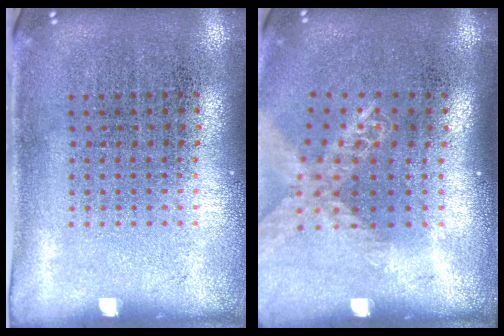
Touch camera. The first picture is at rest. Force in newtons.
{"total": 1.6, "press": 1.4, "slide": 0.8}